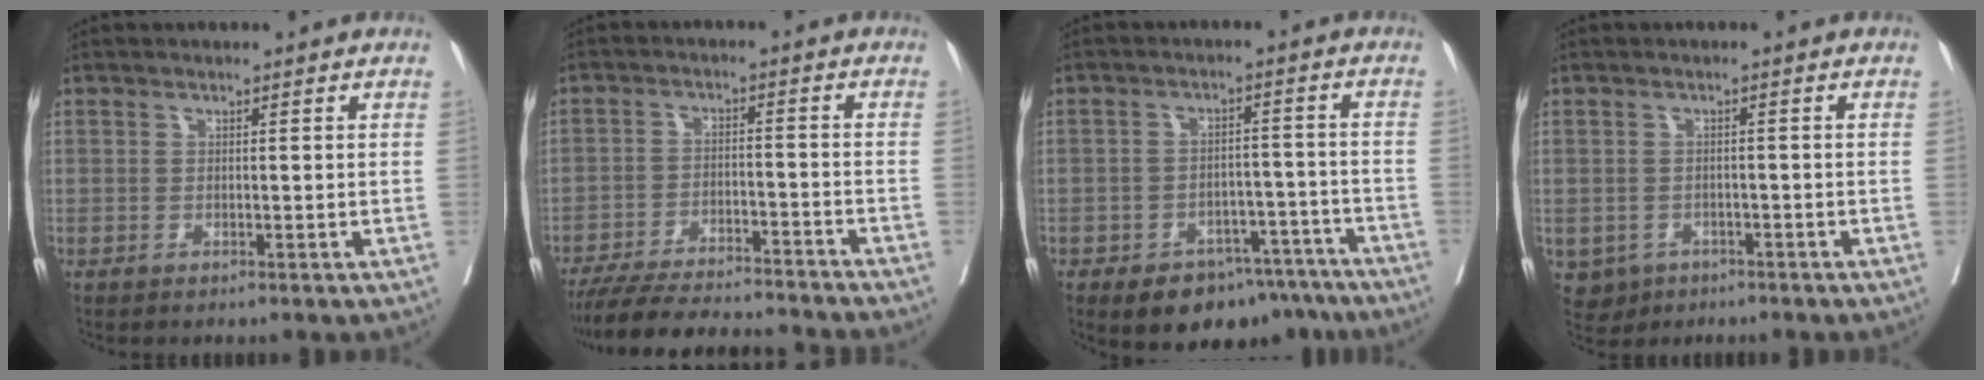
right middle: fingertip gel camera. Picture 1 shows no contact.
{"total": 15.5, "force": [-14.5, 0.8, 5.5], "torque": [-0.088, -0.012, -0.222]}
{"total": 10.9, "force": [-8.1, 6.1, 3.9], "torque": [-0.025, 0.029, -0.108]}
{"total": 3.8, "force": [-2.0, 3.2, 0.7], "torque": [-0.007, 0.004, -0.025]}